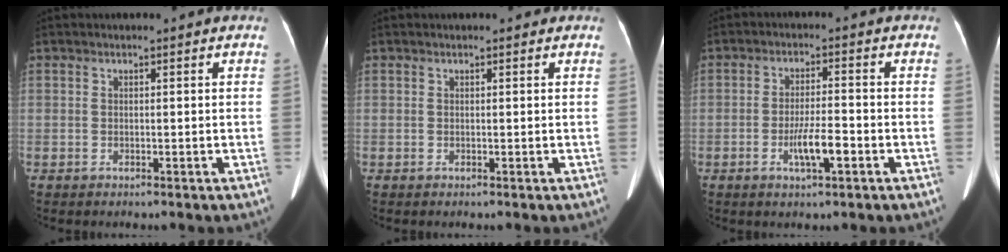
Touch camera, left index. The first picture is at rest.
{"total": 0.8, "force": [0.6, 0.4, 0.3], "torque": [-0.007, 0.010, 0.005]}
{"total": 5.1, "force": [-2.1, 0.7, 4.6], "torque": [-0.086, -0.003, -0.039]}